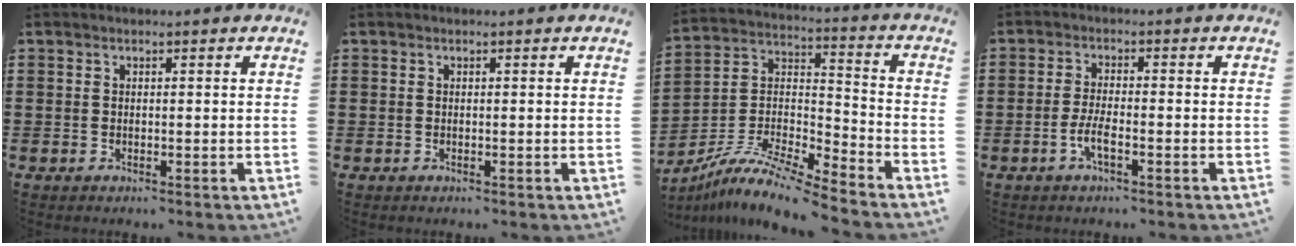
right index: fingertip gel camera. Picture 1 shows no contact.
{"total": 0.0}
{"total": 9.4, "force": [-8.3, 0.9, 4.4], "torque": [-0.098, 0.000, -0.171]}
{"total": 3.2, "force": [-1.6, 0.5, 2.8], "torque": [-0.063, -0.005, -0.032]}